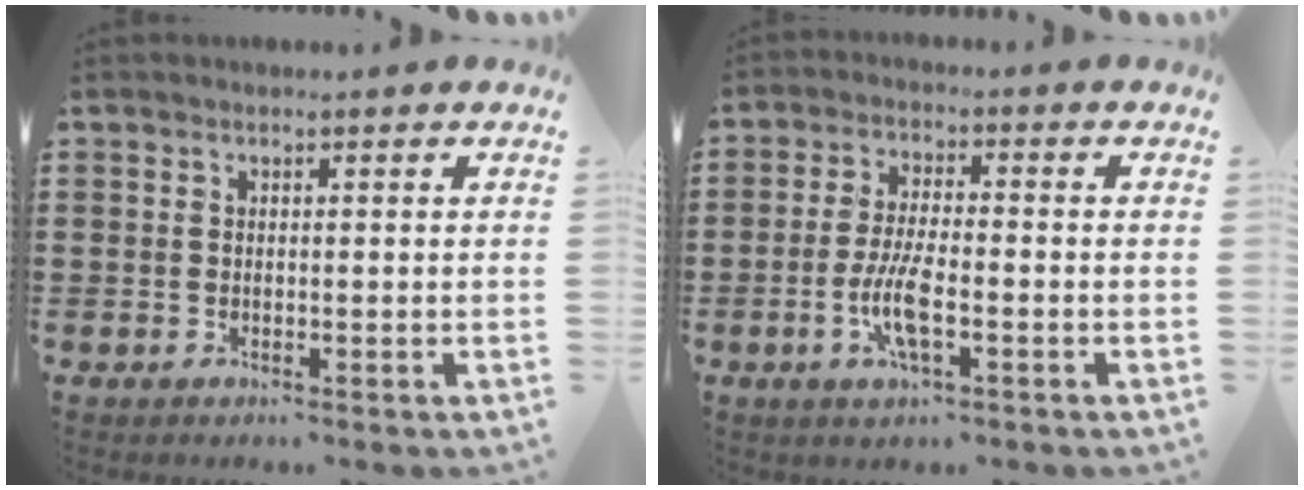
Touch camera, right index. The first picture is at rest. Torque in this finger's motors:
{"motor_torque": [2.14, 0.00, 0.21, 0.13]}